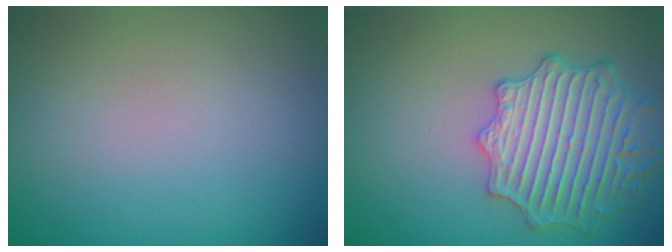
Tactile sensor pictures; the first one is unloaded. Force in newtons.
{"total": 5.0, "press": 4.8, "slide": 1.4}